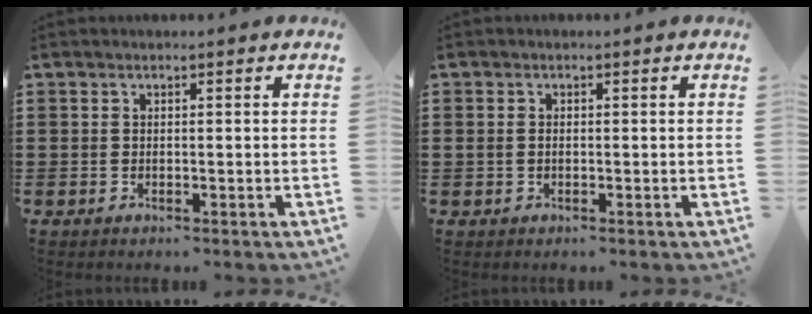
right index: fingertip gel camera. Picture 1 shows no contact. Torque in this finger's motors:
{"motor_torque": [-0.58, 1.10, -0.05, -0.01]}